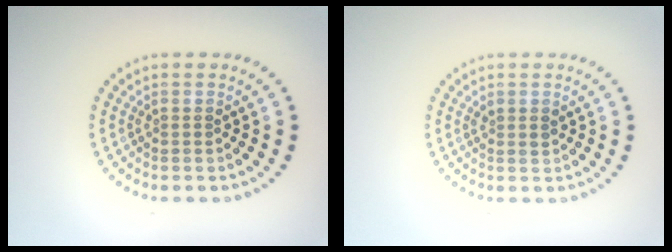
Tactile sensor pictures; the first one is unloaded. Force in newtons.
{"total": 0.8, "press": 0.8, "slide": 0.3}